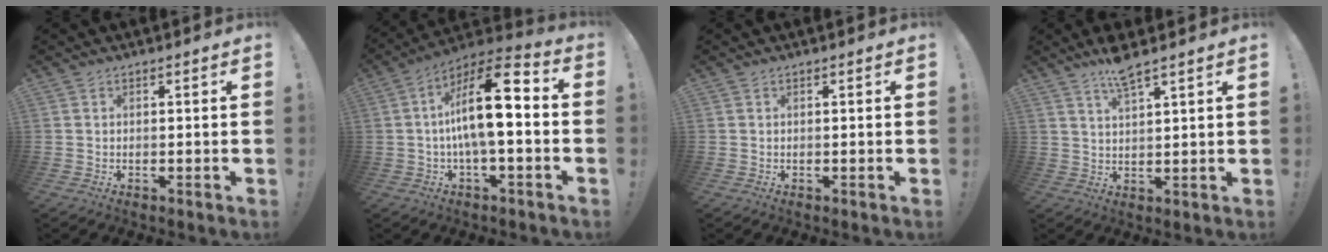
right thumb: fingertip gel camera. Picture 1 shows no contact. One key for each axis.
{"total": 17.1, "fx": 0.2, "fy": 5.4, "fz": 16.2, "tx": -0.270, "ty": 0.004, "tz": -0.003}
{"total": 0.0}
{"total": 7.2, "fx": 5.8, "fy": 1.0, "fz": 4.2, "tx": -0.077, "ty": -0.024, "tz": 0.100}